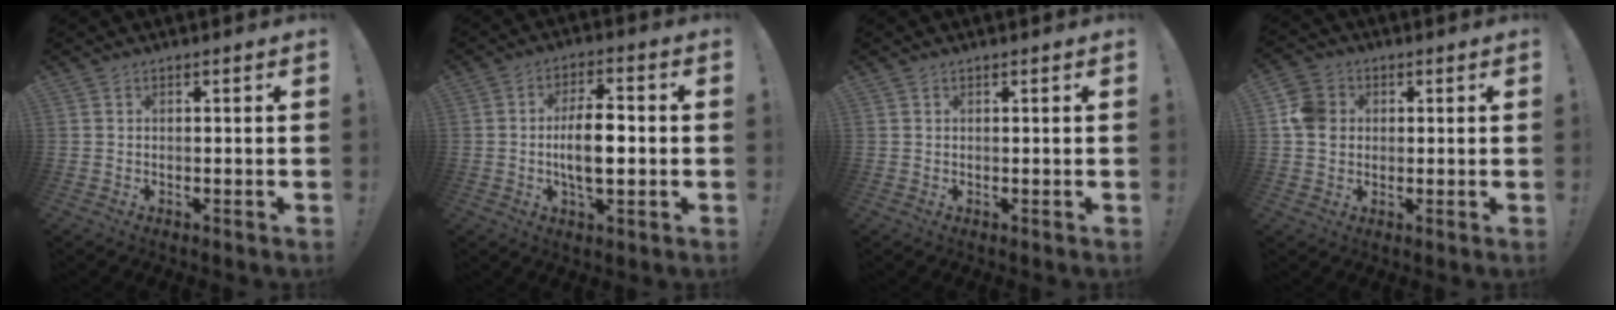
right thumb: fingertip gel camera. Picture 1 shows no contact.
{"total": 10.1, "force": [-1.3, 4.1, 9.2], "torque": [-0.172, 0.002, -0.029]}
{"total": 0.0}
{"total": 7.5, "force": [0.9, 6.6, 3.5], "torque": [-0.052, 0.012, 0.019]}